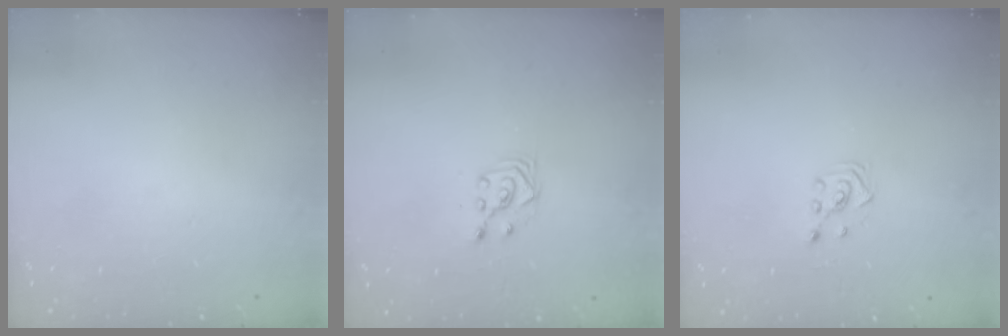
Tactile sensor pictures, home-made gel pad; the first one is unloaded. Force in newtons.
{"total": 3.3, "press": 3.2, "slide": 0.8}
{"total": 2.5, "press": 2.4, "slide": 0.8}